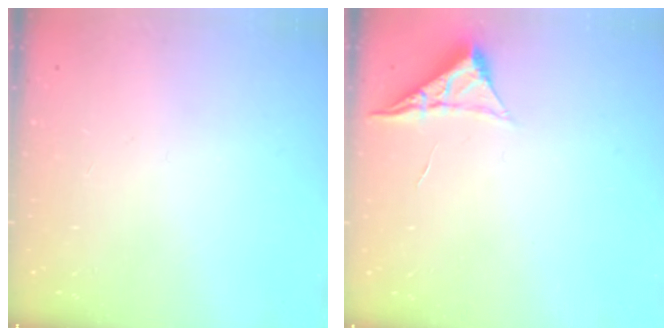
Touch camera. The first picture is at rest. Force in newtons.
{"total": 4.7, "press": 4.7, "slide": 0.7}